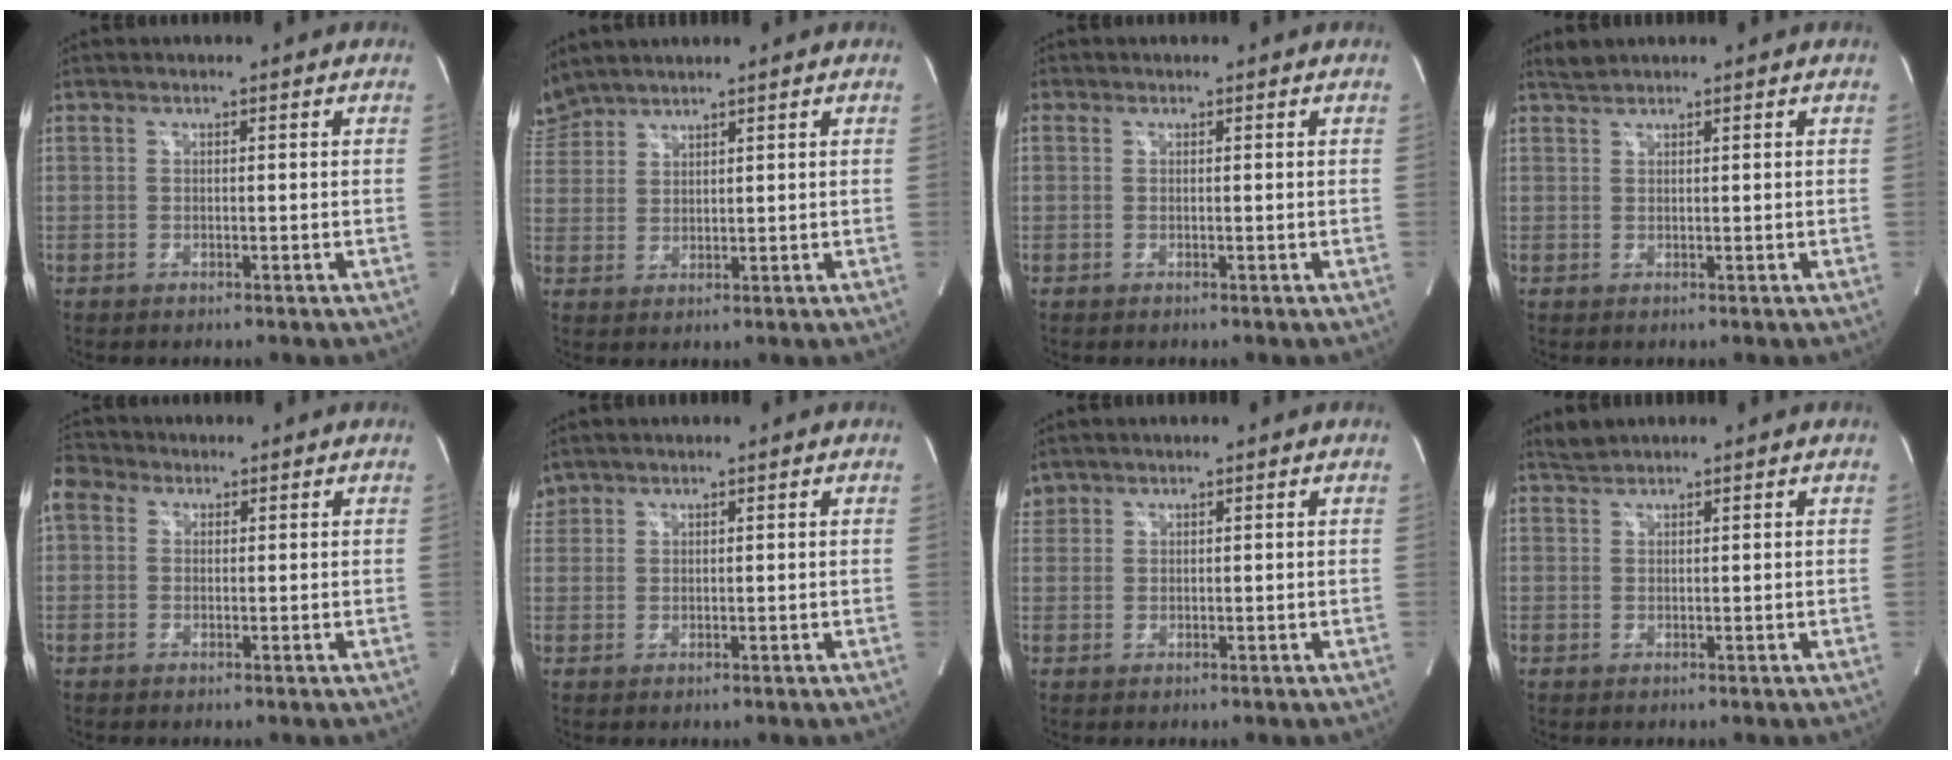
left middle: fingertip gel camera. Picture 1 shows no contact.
{"total": 4.9, "force": [4.9, 0.8, 0.3], "torque": [-0.020, 0.022, 0.103]}
{"total": 0.0}
{"total": 1.3, "force": [1.3, -0.1, 0.0], "torque": [-0.007, 0.005, 0.032]}
{"total": 4.7, "force": [2.1, 3.6, 2.2], "torque": [-0.057, 0.032, 0.042]}
{"total": 2.0, "force": [1.8, 0.8, -0.1], "torque": [0.000, 0.013, 0.037]}
{"total": 1.8, "force": [1.6, 0.8, -0.1], "torque": [0.000, 0.012, 0.032]}
{"total": 1.6, "force": [1.6, -0.1, -0.1], "torque": [-0.006, 0.006, 0.037]}